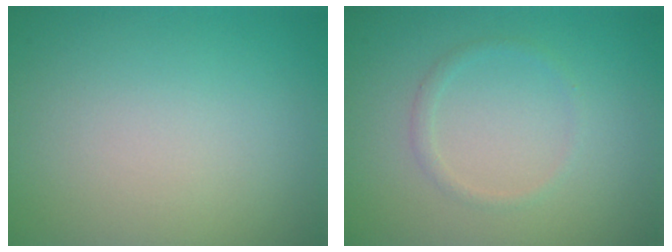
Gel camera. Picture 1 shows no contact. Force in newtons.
{"total": 1.0, "press": 1.0, "slide": 0.0}